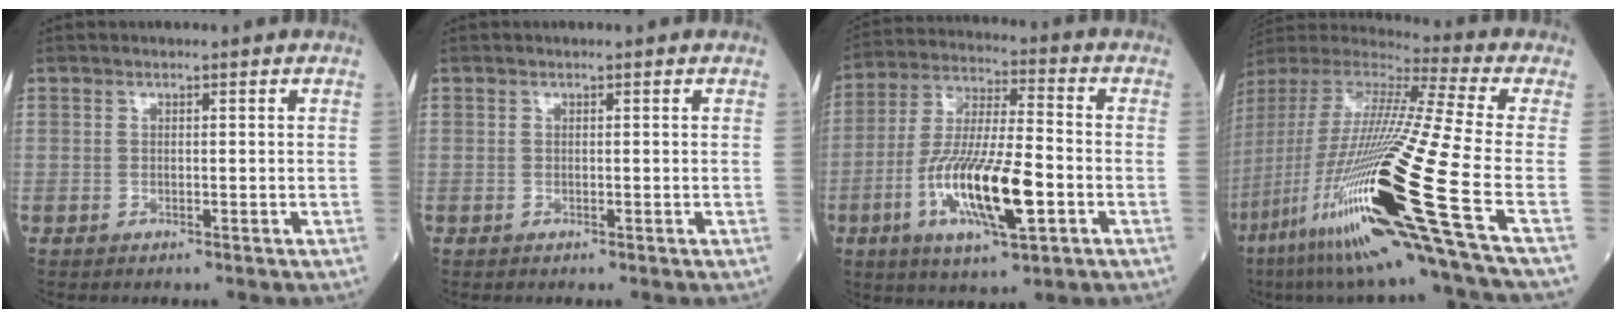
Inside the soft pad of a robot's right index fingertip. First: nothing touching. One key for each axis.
{"total": 0.0}
{"total": 15.5, "fx": -4.9, "fy": 2.9, "fz": 14.5, "tx": -0.286, "ty": -0.011, "tz": -0.084}
{"total": 30.3, "fx": -11.6, "fy": 0.1, "fz": 28.0, "tx": -0.536, "ty": -0.064, "tz": -0.218}